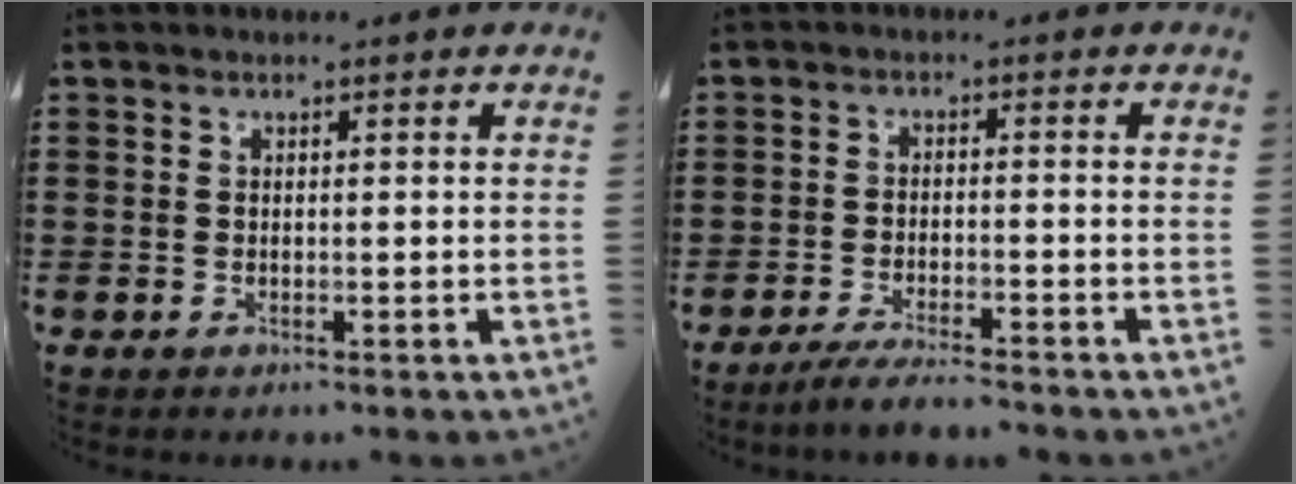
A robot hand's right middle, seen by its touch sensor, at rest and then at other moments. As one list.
[{"total": 3.5, "force": [-3.2, 0.0, 1.2], "torque": [-0.028, -0.005, -0.065]}]